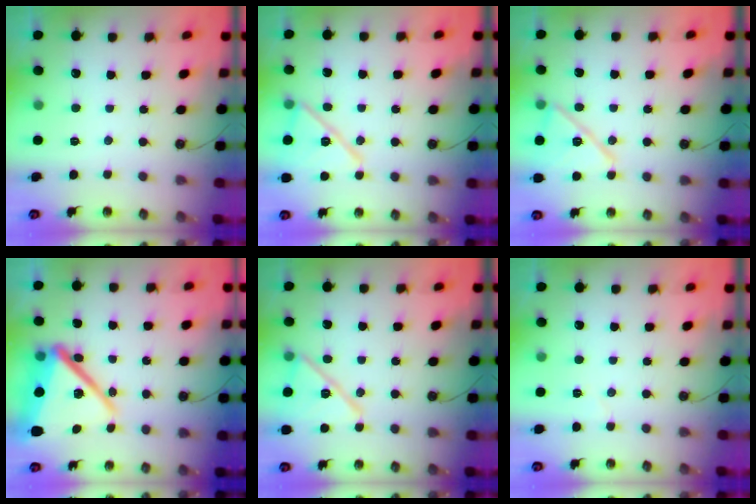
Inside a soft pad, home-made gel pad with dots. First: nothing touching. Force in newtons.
{"total": 15.3, "press": 15.2, "slide": 0.3}
{"total": 14.8, "press": 14.7, "slide": 1.8}
{"total": 22.8, "press": 22.8, "slide": 1.8}
{"total": 15.3, "press": 15.2, "slide": 0.3}
{"total": 3.0, "press": 2.4, "slide": 1.7}